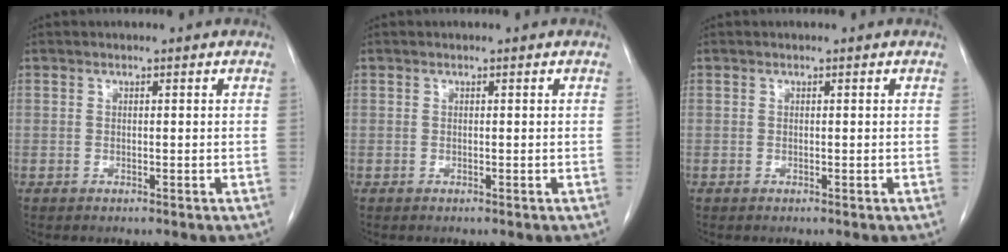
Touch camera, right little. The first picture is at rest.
{"total": 0.0}
{"total": 0.0}